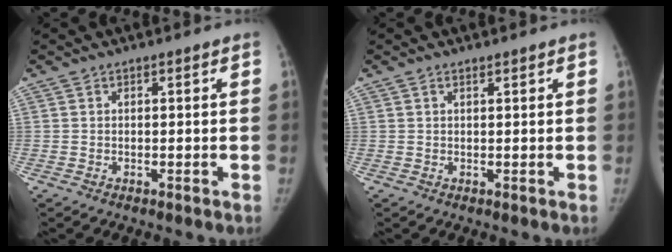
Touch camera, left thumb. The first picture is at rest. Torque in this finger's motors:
{"motor_torque": [-0.38, 0.19, -0.35, 0.26, 0.03]}